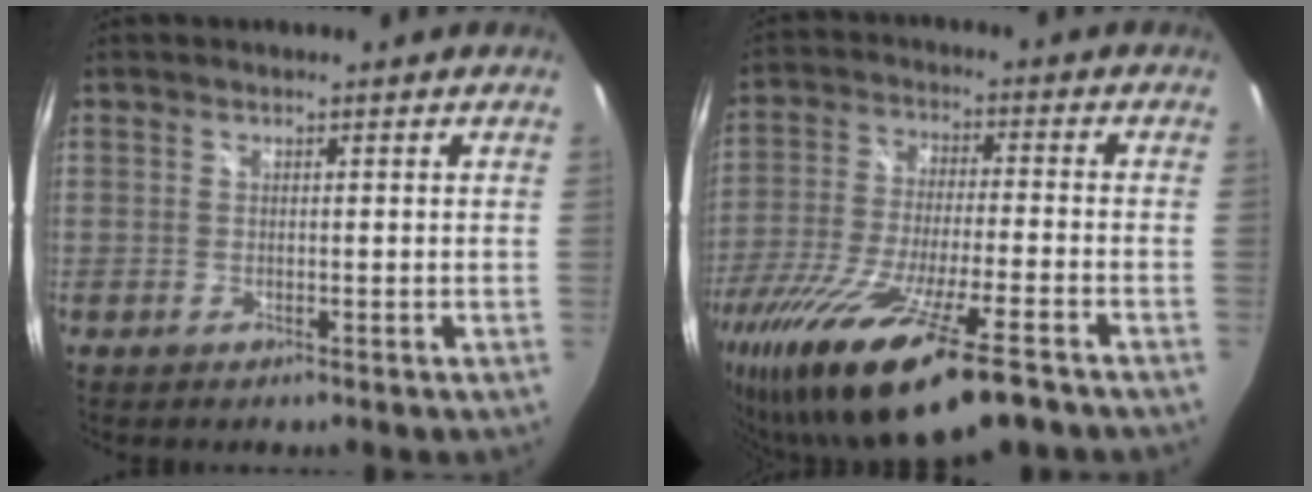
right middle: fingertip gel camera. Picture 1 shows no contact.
{"total": 21.0, "force": [-15.0, 3.1, 14.3], "torque": [-0.290, -0.065, -0.265]}